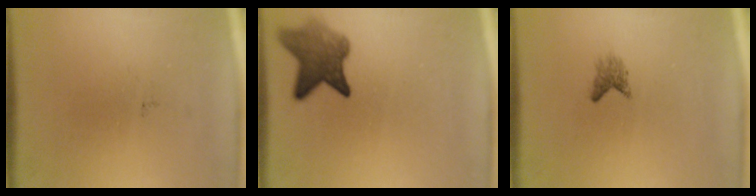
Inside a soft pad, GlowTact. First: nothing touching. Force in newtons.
{"total": 6.2}
{"total": 1.4}